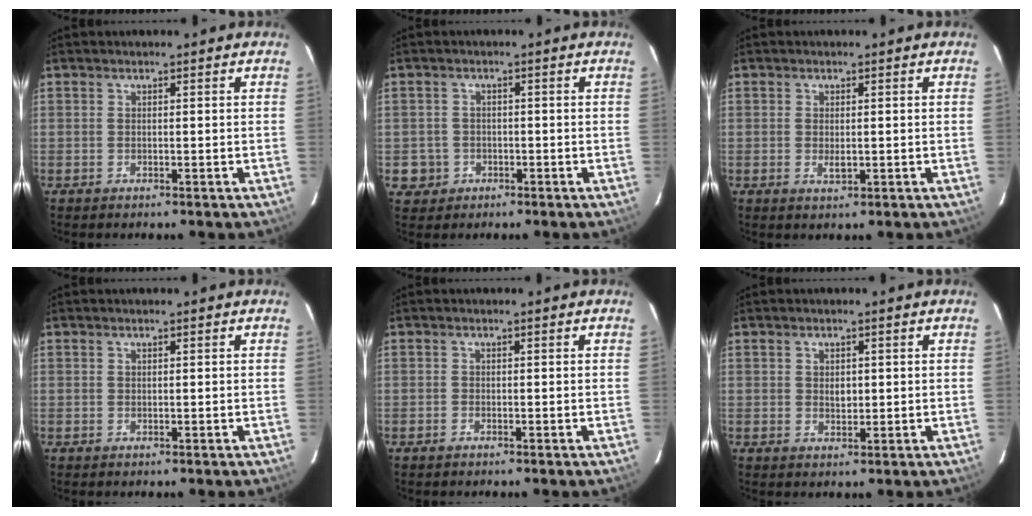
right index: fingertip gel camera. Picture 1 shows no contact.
{"total": 4.5, "force": [-1.2, 4.3, 0.4], "torque": [-0.018, 0.019, -0.011]}
{"total": 1.9, "force": [-0.3, 0.9, 1.7], "torque": [-0.031, -0.003, -0.002]}
{"total": 0.0}
{"total": 0.6, "force": [-0.5, 0.3, 0.0], "torque": [-0.003, 0.001, -0.010]}
{"total": 2.2, "force": [0.3, 1.7, 1.4], "torque": [-0.021, 0.002, 0.007]}